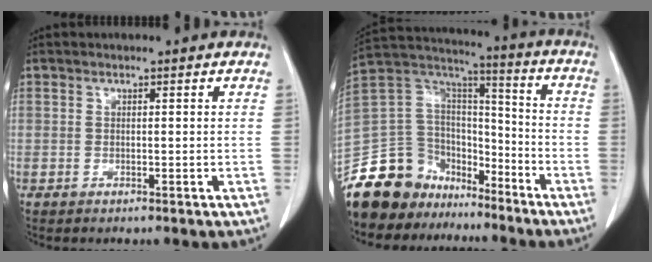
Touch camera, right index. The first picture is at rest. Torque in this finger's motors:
{"motor_torque": [0.04, -0.20, -0.24, -0.21]}